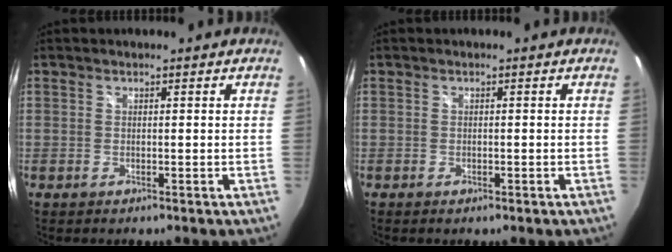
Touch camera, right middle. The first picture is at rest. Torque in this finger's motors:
{"motor_torque": [-0.26, 0.11, 0.04, -0.01]}